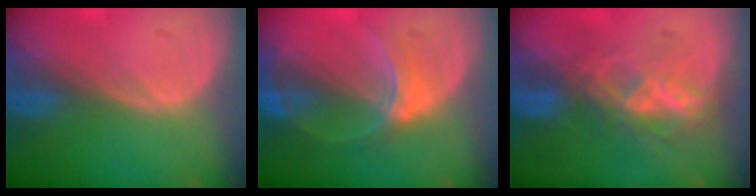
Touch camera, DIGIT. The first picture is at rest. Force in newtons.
{"total": 6.3, "press": 5.6, "slide": 3.0}
{"total": 7.2, "press": 6.1, "slide": 3.8}